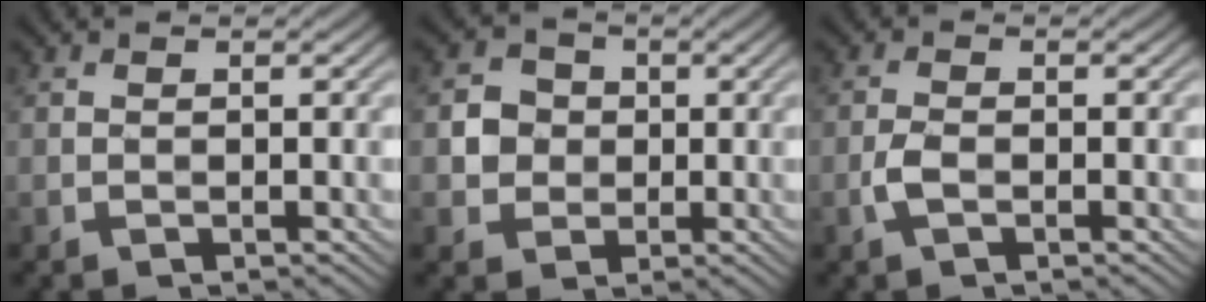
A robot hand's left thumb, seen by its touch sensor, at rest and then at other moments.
{"total": 3.8, "force": [0.1, 3.6, 1.3], "torque": [-0.034, 0.002, -0.012]}
{"total": 2.0, "force": [-0.8, 0.8, 1.6], "torque": [-0.037, 0.003, -0.022]}